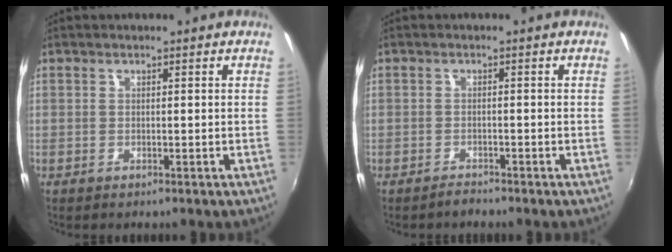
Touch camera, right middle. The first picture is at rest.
{"total": 1.5, "force": [-1.5, 0.2, 0.2], "torque": [-0.008, 0.001, -0.026]}